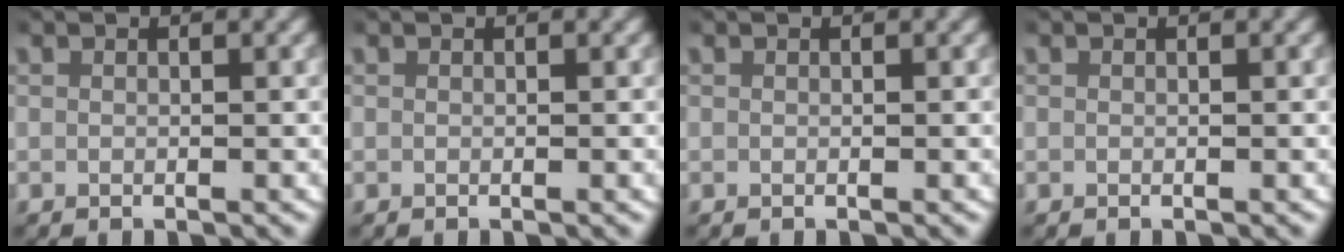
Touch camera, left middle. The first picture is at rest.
{"total": 0.0}
{"total": 0.0}
{"total": 0.0}